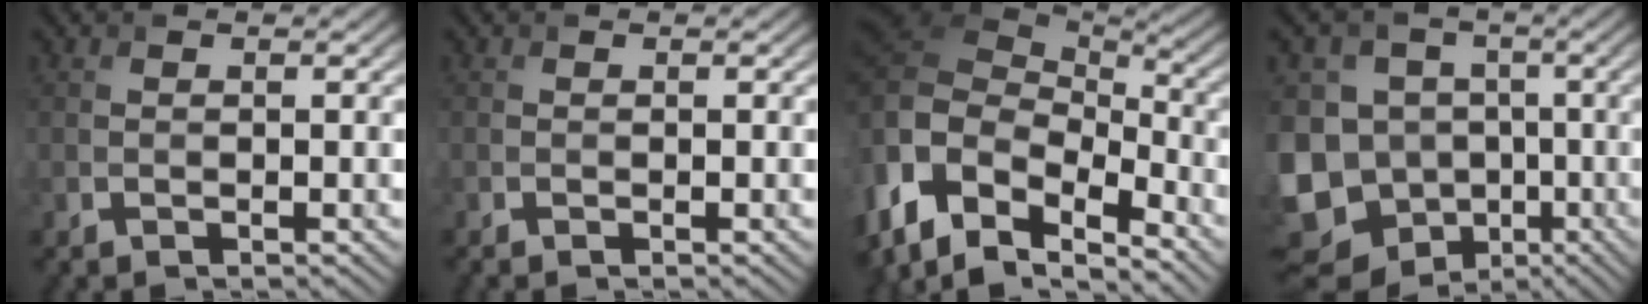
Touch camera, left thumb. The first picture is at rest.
{"total": 0.6, "force": [-0.6, -0.2, 0.1], "torque": [-0.004, -0.005, -0.011]}
{"total": 15.1, "force": [-4.6, 9.7, 10.7], "torque": [-0.254, -0.026, -0.053]}
{"total": 15.9, "force": [-5.3, 13.3, 6.9], "torque": [-0.216, -0.005, -0.085]}